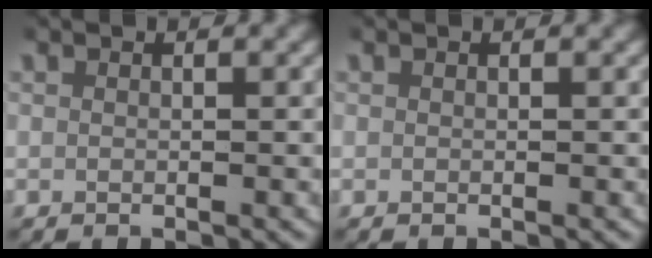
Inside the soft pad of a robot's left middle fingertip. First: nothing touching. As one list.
[{"total": 0.0}]